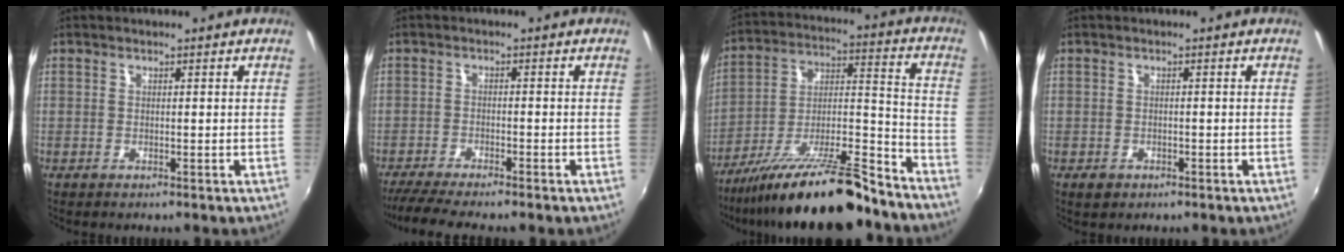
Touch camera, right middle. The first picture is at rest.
{"total": 7.8, "force": [-6.8, 0.1, 3.8], "torque": [-0.094, -0.023, -0.112]}
{"total": 21.5, "force": [-17.1, 3.4, 12.5], "torque": [-0.214, -0.016, -0.272]}
{"total": 2.1, "force": [-1.2, 1.4, 1.0], "torque": [-0.021, -0.003, -0.016]}